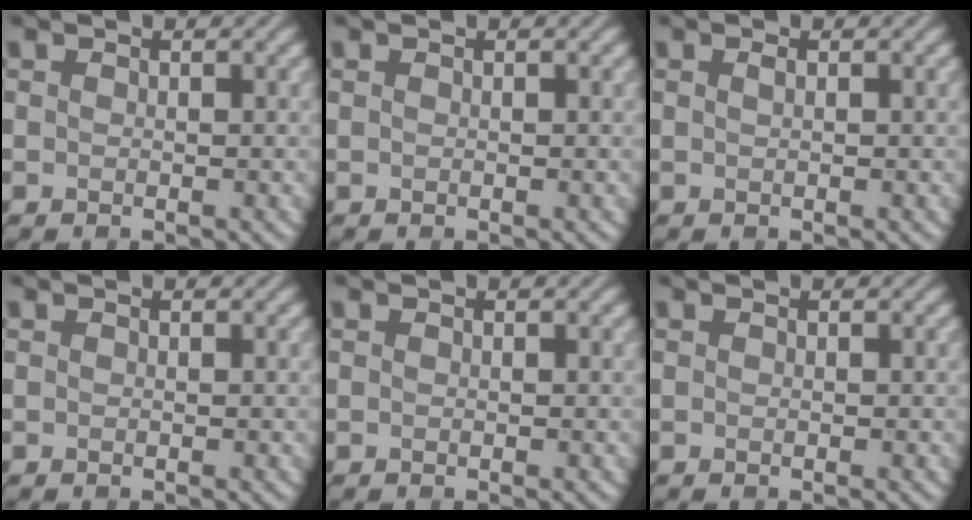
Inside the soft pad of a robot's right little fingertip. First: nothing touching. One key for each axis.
{"total": 0.0}
{"total": 0.6, "fx": 0.2, "fy": 0.2, "fz": 0.5, "tx": -0.012, "ty": 0.004, "tz": 0.004}
{"total": 0.0}
{"total": 0.0}
{"total": 0.0}